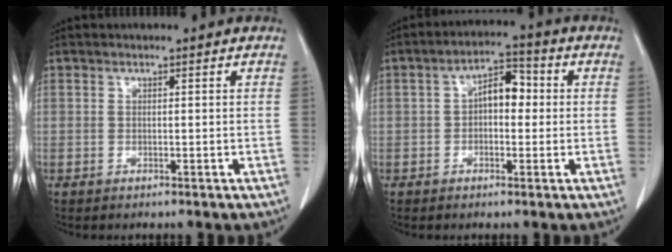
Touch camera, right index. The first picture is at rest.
{"total": 5.8, "force": [0.3, 3.0, 4.9], "torque": [-0.081, 0.027, -0.002]}